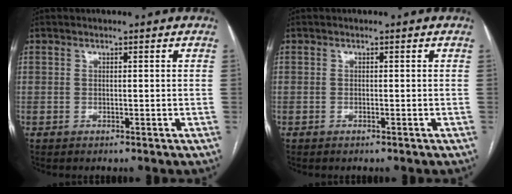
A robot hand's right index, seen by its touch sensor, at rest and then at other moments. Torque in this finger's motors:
{"motor_torque": [0.17, -0.05, 0.03, 0.00]}